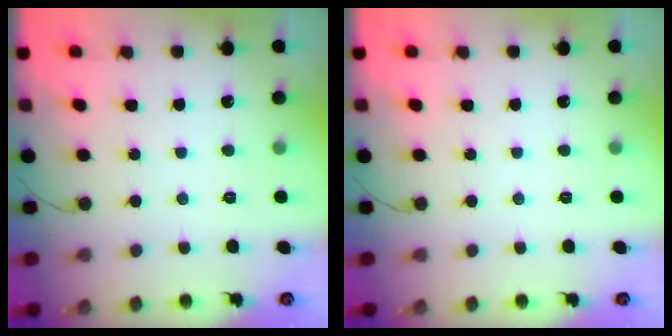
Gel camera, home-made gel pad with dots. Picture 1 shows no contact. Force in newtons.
{"total": 0.0}